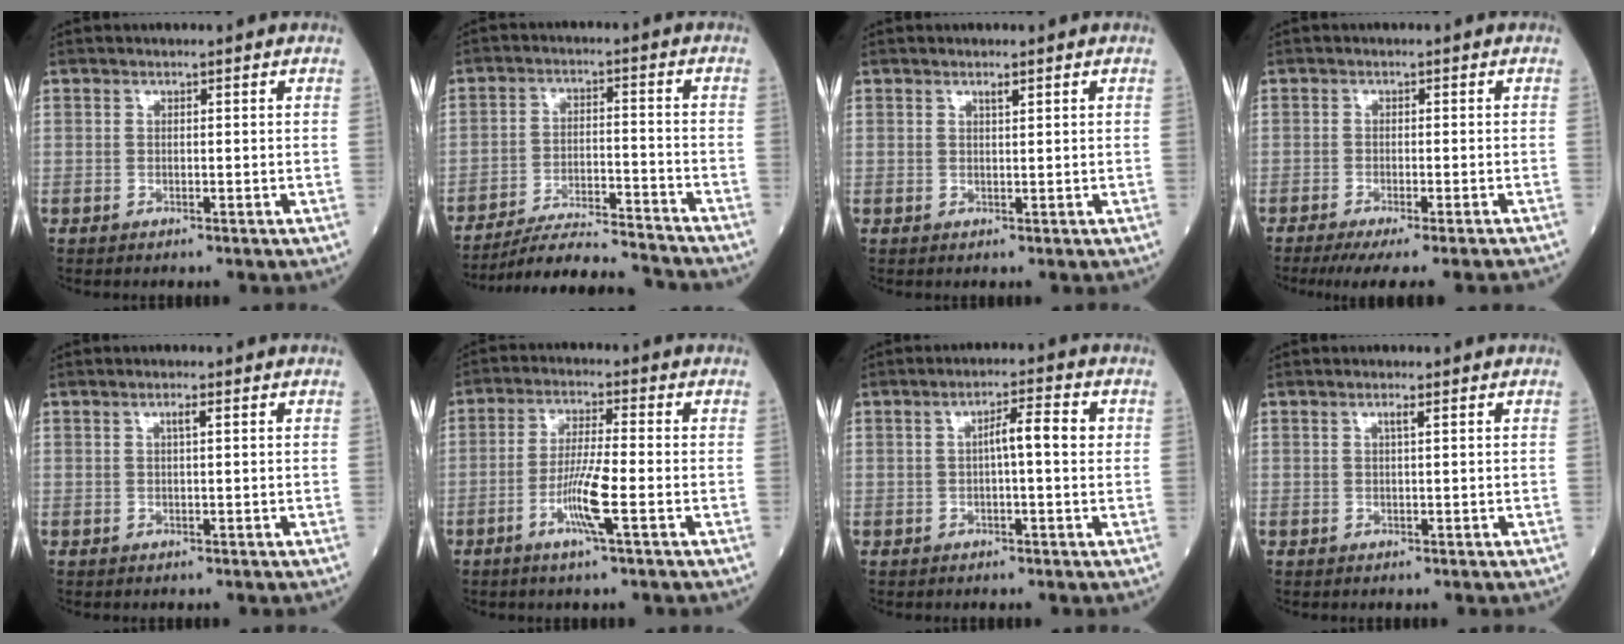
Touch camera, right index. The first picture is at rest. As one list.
[{"total": 14.5, "force": [-13.9, 0.4, 4.2], "torque": [-0.065, -0.004, -0.212]}, {"total": 0.9, "force": [0.6, 0.0, 0.6], "torque": [-0.012, -0.001, 0.010]}, {"total": 12.0, "force": [-10.7, -0.1, 5.2], "torque": [-0.059, -0.025, -0.140]}, {"total": 1.1, "force": [0.4, 0.0, 1.0], "torque": [-0.020, 0.002, 0.007]}, {"total": 7.2, "force": [-2.6, -0.2, 6.7], "torque": [-0.131, -0.008, -0.052]}, {"total": 4.8, "force": [0.6, 0.6, 4.7], "torque": [-0.075, 0.013, 0.005]}, {"total": 1.0, "force": [0.4, -0.1, 0.8], "torque": [-0.018, 0.000, 0.009]}]